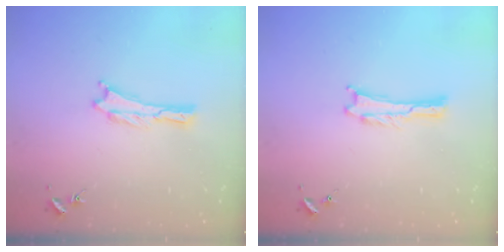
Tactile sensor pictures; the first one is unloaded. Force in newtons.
{"total": 0.0}